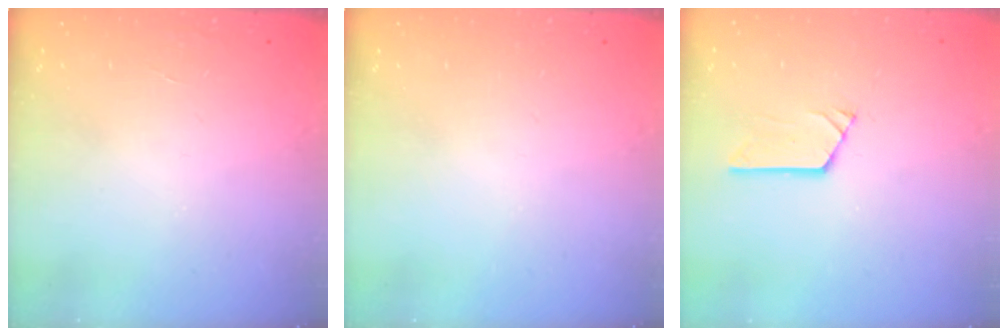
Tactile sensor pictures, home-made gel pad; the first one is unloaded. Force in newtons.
{"total": 0.0}
{"total": 2.9, "press": 2.9, "slide": 0.3}